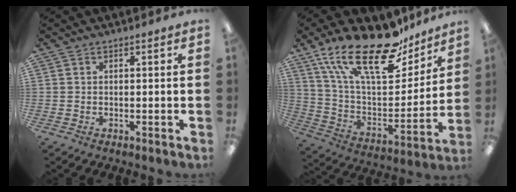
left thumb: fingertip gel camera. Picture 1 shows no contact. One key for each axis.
{"total": 26.1, "fx": 17.8, "fy": 10.4, "fz": 15.9, "tx": -0.277, "ty": -0.105, "tz": 0.307}